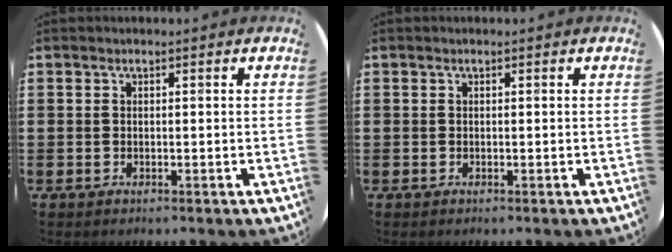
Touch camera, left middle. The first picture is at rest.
{"total": 0.0}